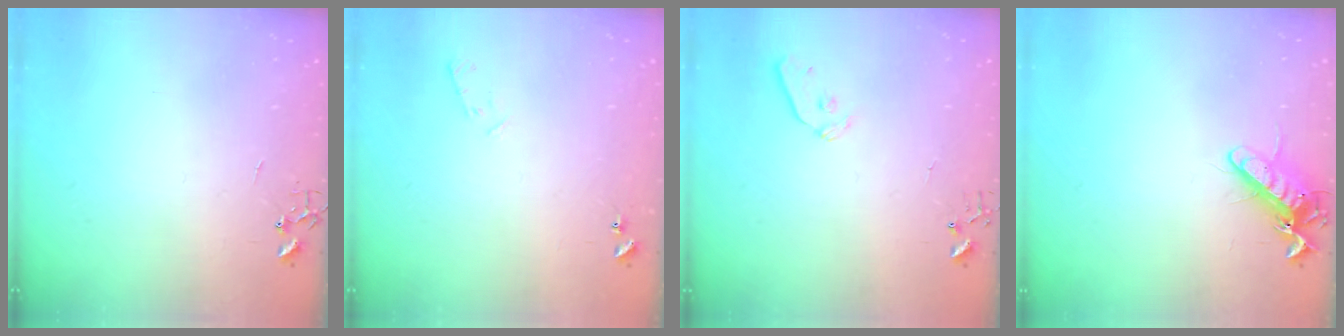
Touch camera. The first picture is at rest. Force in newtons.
{"total": 5.3, "press": 5.2, "slide": 0.9}
{"total": 8.7, "press": 8.7, "slide": 0.9}
{"total": 11.7, "press": 11.6, "slide": 1.7}